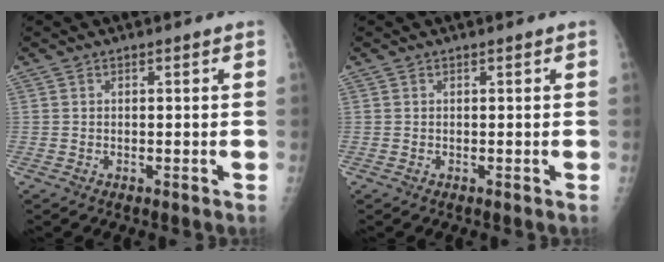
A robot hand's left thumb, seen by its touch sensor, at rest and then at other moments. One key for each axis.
{"total": 0.0}